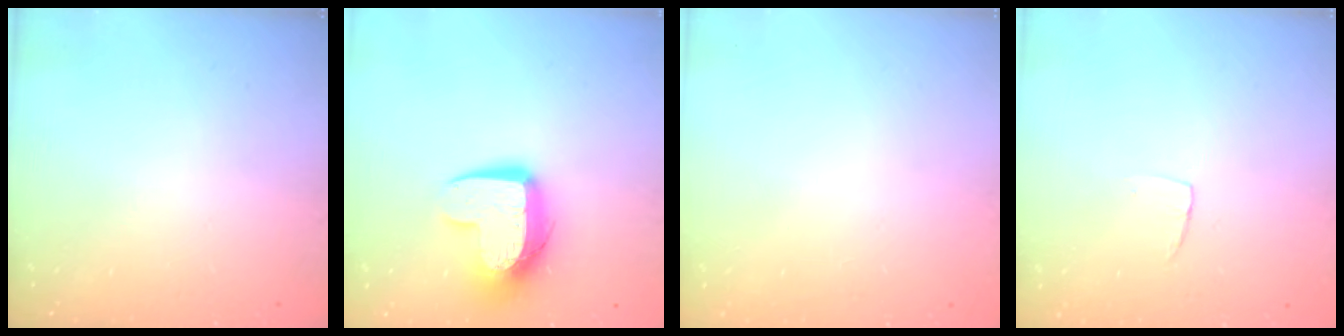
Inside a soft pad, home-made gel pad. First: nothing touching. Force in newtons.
{"total": 12.3, "press": 12.3, "slide": 0.9}
{"total": 0.0}
{"total": 3.3, "press": 3.3, "slide": 0.2}